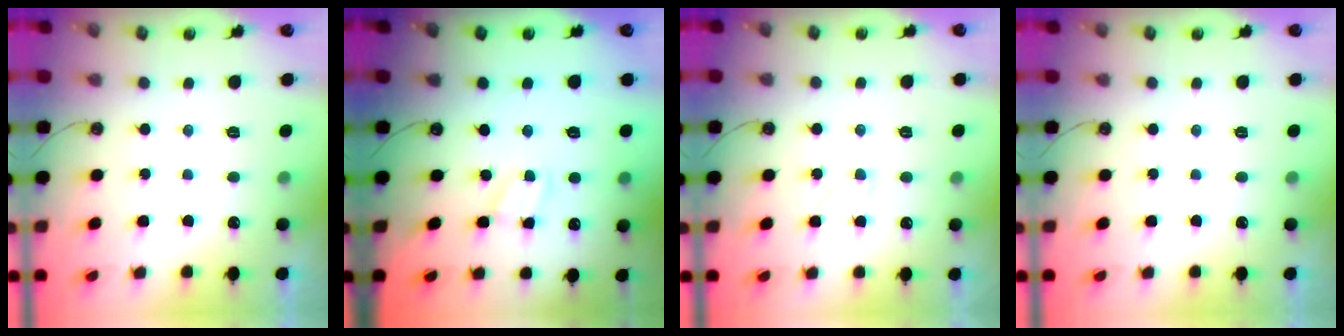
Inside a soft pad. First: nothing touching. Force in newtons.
{"total": 1.8, "press": 1.8, "slide": 0.3}
{"total": 2.7, "press": 2.7, "slide": 0.4}
{"total": 0.0}